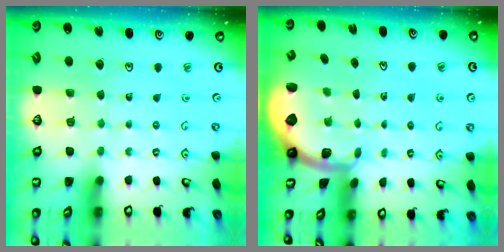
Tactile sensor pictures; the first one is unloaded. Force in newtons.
{"total": 1.1, "press": 1.0, "slide": 0.3}